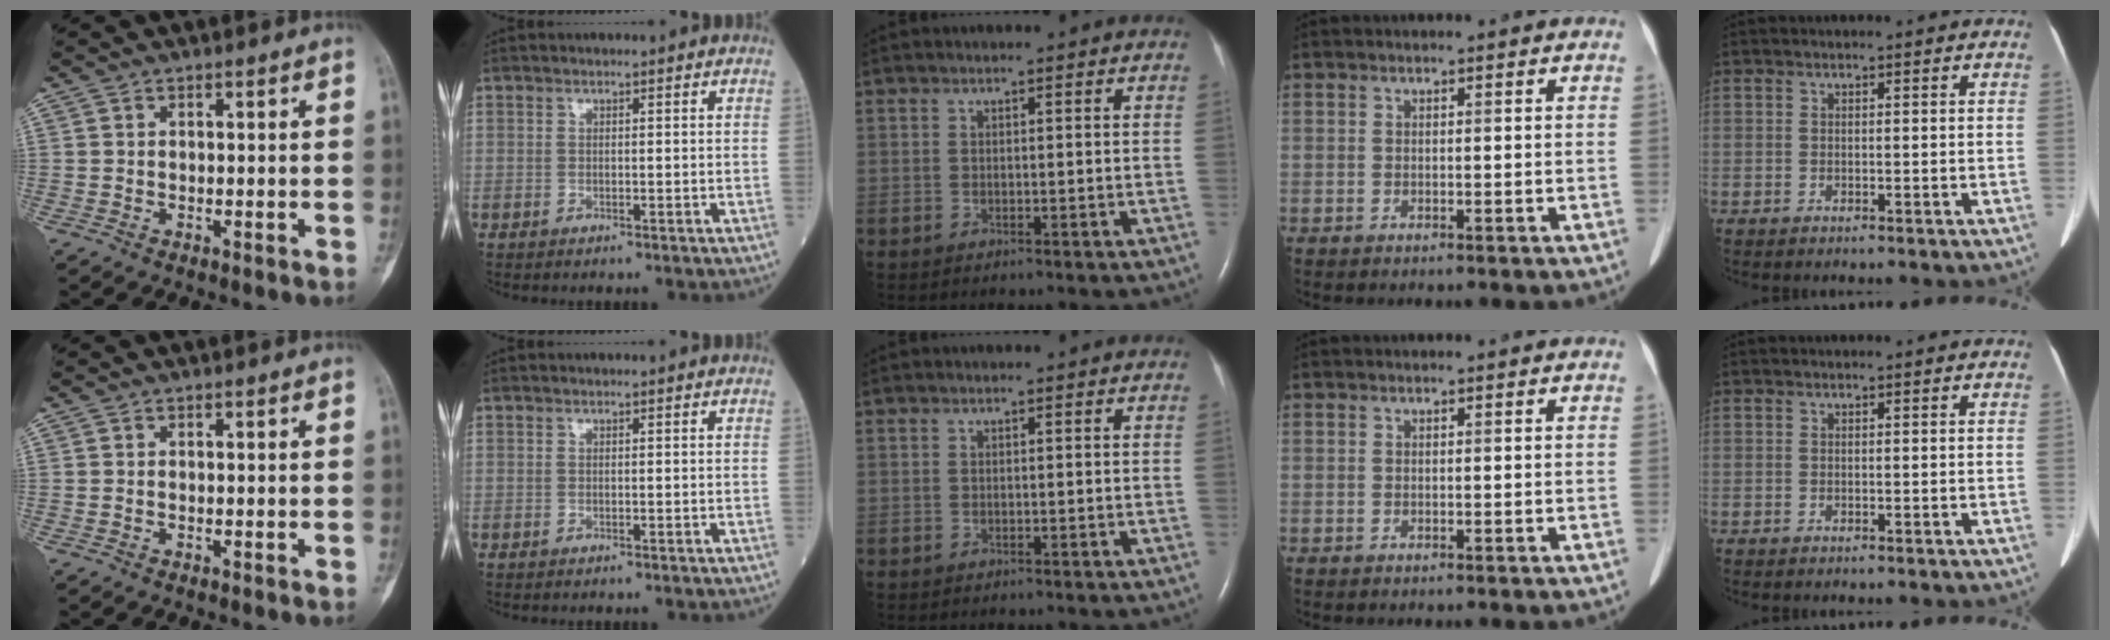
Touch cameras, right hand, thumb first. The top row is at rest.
{}